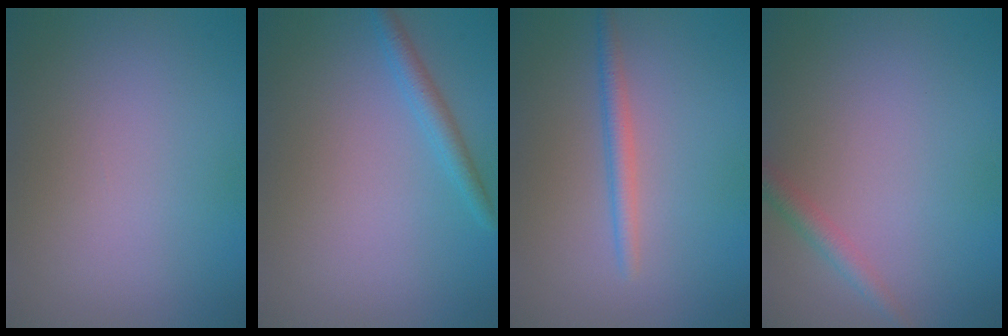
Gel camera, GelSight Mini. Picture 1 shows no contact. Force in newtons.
{"total": 1.9, "press": 1.9, "slide": 0.2}
{"total": 1.9, "press": 1.9, "slide": 0.1}
{"total": 1.7, "press": 1.7, "slide": 0.1}